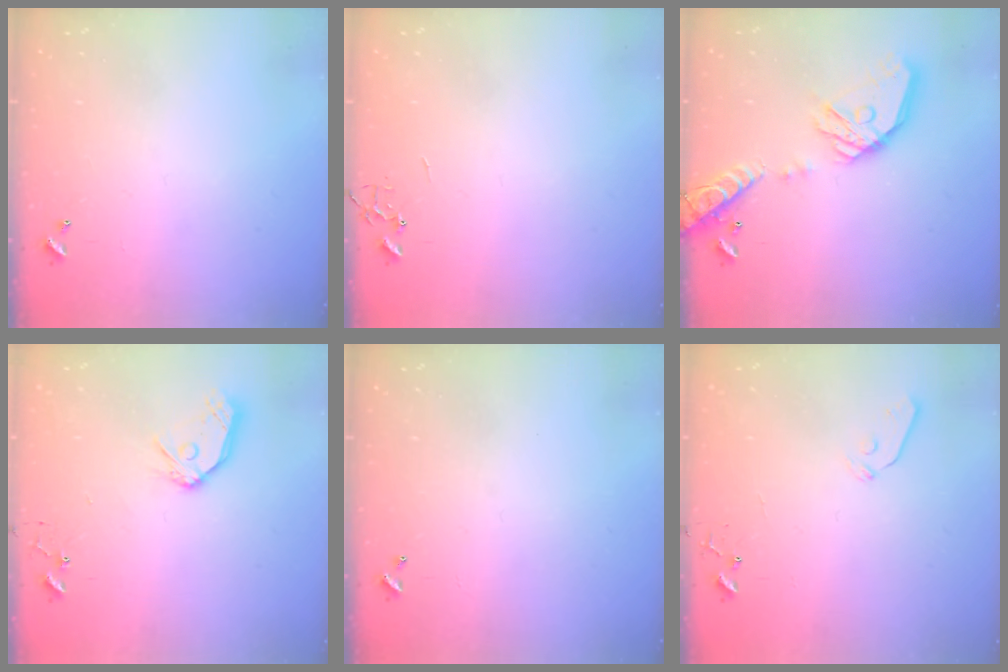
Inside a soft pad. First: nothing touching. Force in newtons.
{"total": 0.0}
{"total": 18.9, "press": 18.8, "slide": 2.4}
{"total": 12.1, "press": 12.0, "slide": 1.3}
{"total": 0.0}
{"total": 4.4, "press": 4.3, "slide": 0.6}